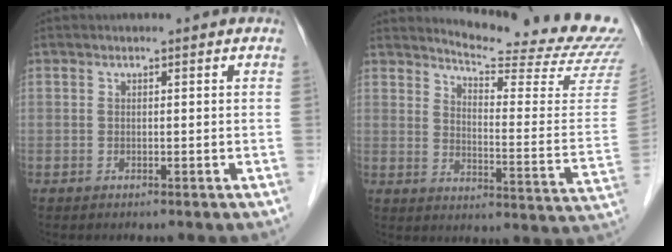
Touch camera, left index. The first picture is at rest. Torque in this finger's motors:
{"motor_torque": [-1.02, -1.12, 0.02, 0.00]}